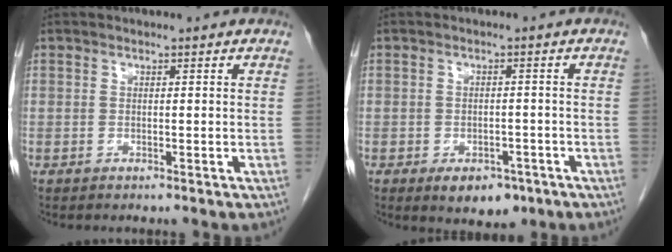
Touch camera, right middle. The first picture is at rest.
{"total": 5.5, "force": [-3.3, 3.1, 3.2], "torque": [-0.037, 0.001, -0.038]}